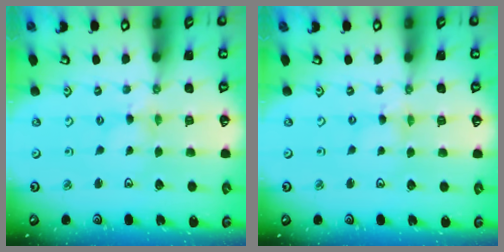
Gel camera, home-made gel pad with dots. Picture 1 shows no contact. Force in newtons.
{"total": 0.8, "press": 0.8, "slide": 0.2}